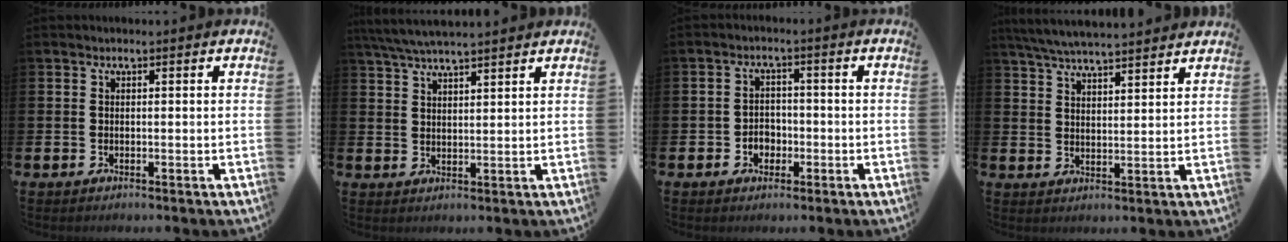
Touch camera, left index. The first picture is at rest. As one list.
[{"total": 4.9, "force": [4.5, 0.2, 1.8], "torque": [-0.054, -0.010, 0.084]}, {"total": 2.7, "force": [-1.2, 2.3, 0.9], "torque": [-0.023, 0.006, -0.028]}, {"total": 5.6, "force": [5.4, 0.1, 1.2], "torque": [-0.048, -0.024, 0.099]}]